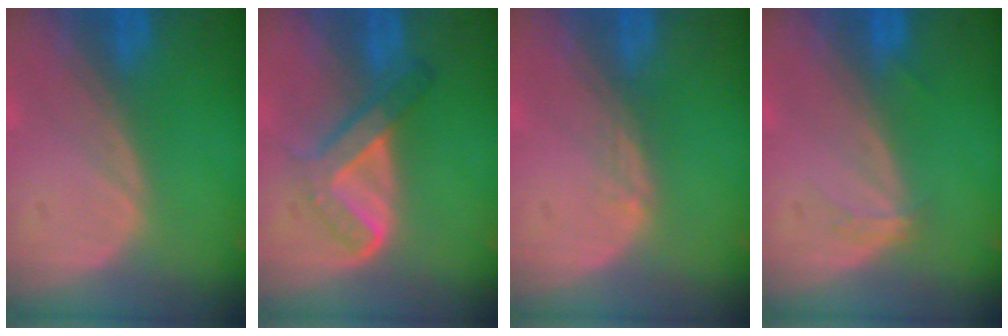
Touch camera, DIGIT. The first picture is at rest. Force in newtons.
{"total": 5.3, "press": 5.1, "slide": 1.4}
{"total": 1.0, "press": 0.7, "slide": 0.7}
{"total": 1.5, "press": 1.4, "slide": 0.3}